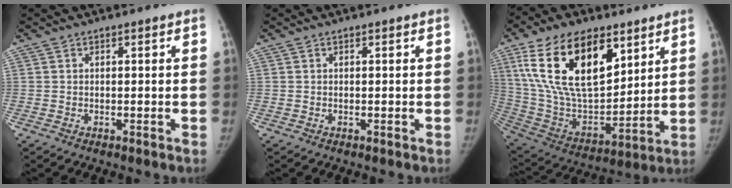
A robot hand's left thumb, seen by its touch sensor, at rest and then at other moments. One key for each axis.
{"total": 0.0}
{"total": 25.2, "fx": 11.9, "fy": 13.1, "fz": 17.9, "tx": -0.305, "ty": -0.042, "tz": 0.225}